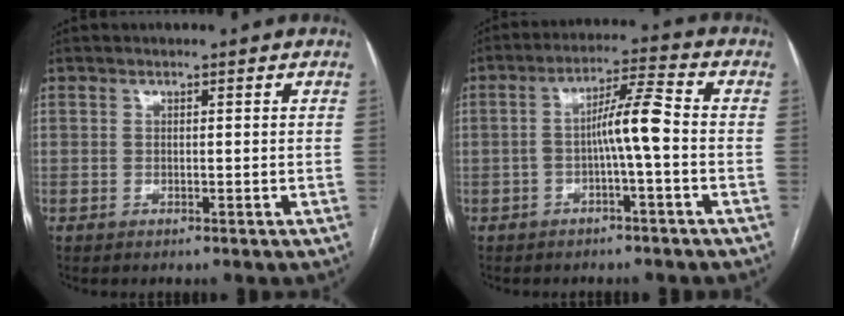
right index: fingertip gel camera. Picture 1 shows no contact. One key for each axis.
{"total": 6.5, "fx": -1.2, "fy": 0.0, "fz": 6.4, "tx": -0.113, "ty": 0.021, "tz": -0.020}